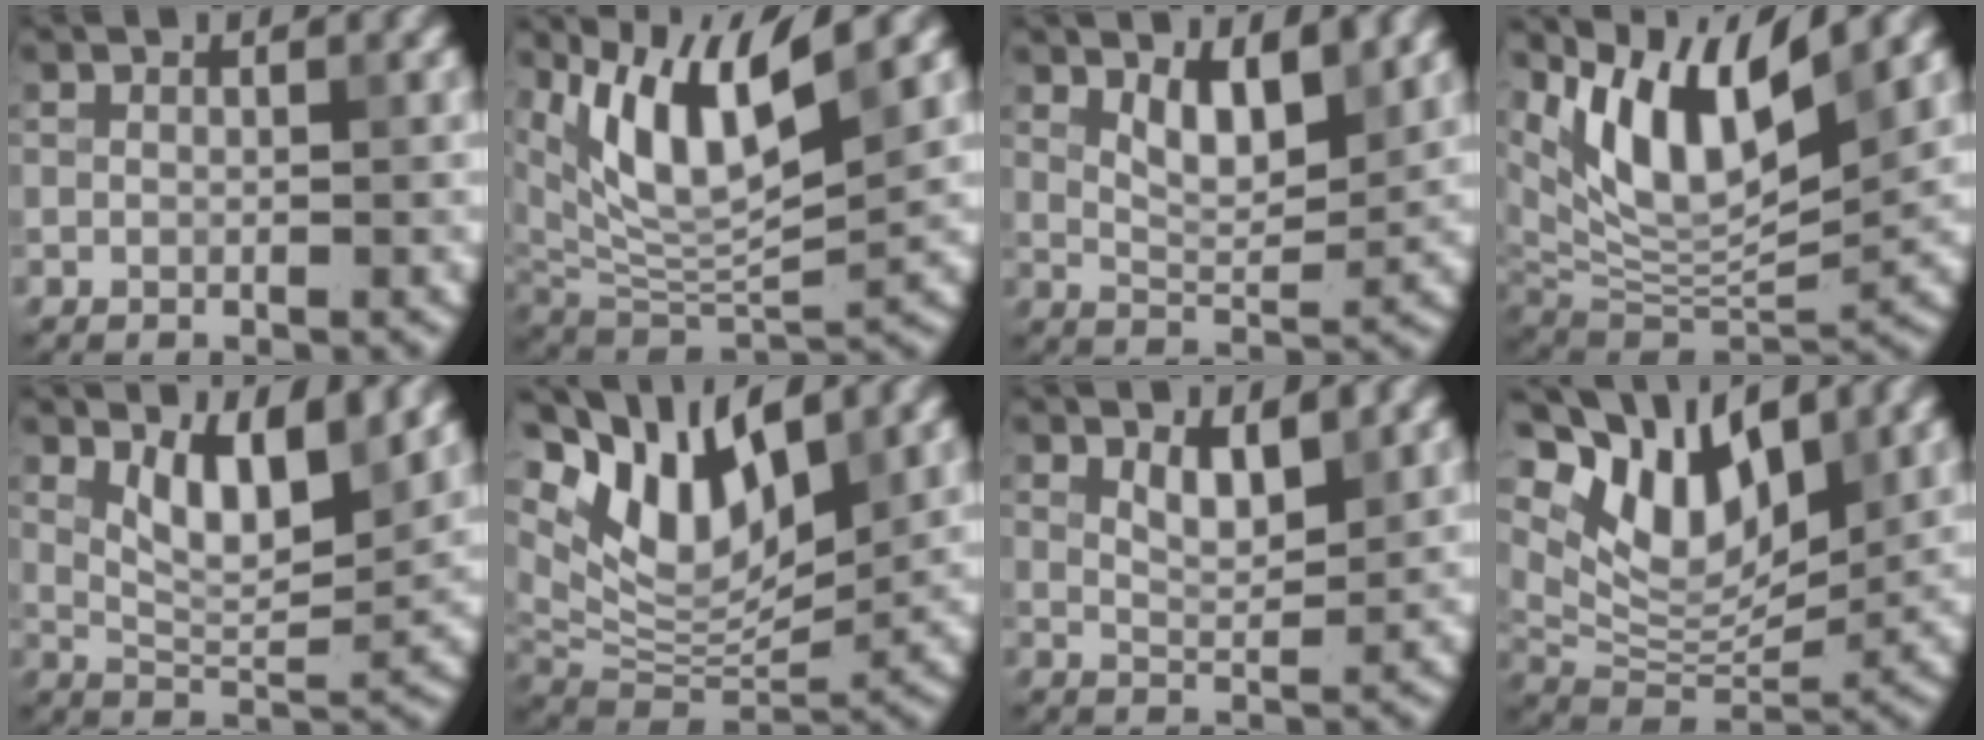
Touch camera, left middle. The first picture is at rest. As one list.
[{"total": 9.0, "force": [4.4, 3.2, 7.2], "torque": [-0.145, -0.009, 0.082]}, {"total": 3.7, "force": [2.0, 1.4, 2.8], "torque": [-0.058, -0.007, 0.038]}, {"total": 10.2, "force": [5.9, 3.5, 7.5], "torque": [-0.139, -0.002, 0.117]}, {"total": 5.6, "force": [2.7, 1.8, 4.6], "torque": [-0.086, -0.008, 0.050]}, {"total": 9.6, "force": [5.4, 4.2, 6.8], "torque": [-0.129, 0.000, 0.100]}, {"total": 2.4, "force": [1.5, 0.8, 1.7], "torque": [-0.035, -0.005, 0.028]}, {"total": 9.3, "force": [5.3, 4.4, 6.2], "torque": [-0.116, 0.002, 0.093]}]